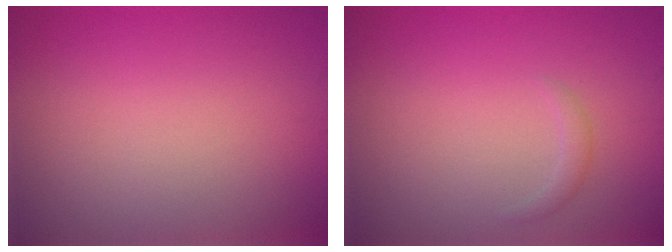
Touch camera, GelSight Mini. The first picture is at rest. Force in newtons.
{"total": 0.9, "press": 0.9, "slide": 0.1}